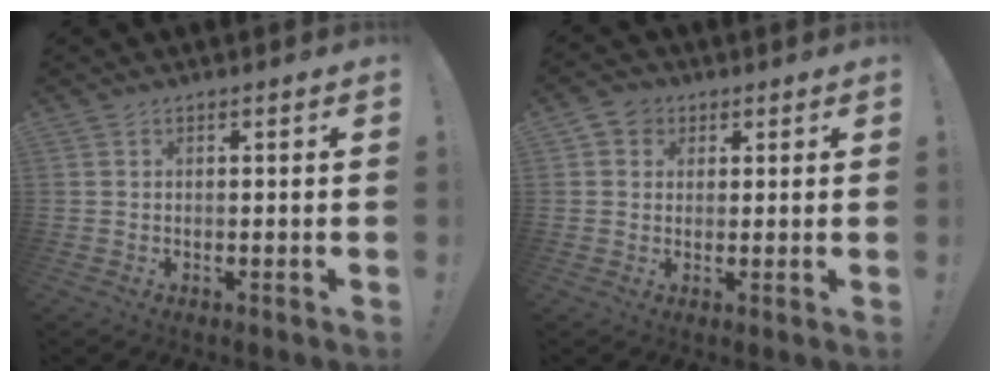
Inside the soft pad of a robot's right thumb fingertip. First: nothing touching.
{"total": 4.3, "force": [1.4, 3.9, 1.3], "torque": [-0.017, 0.001, 0.026]}